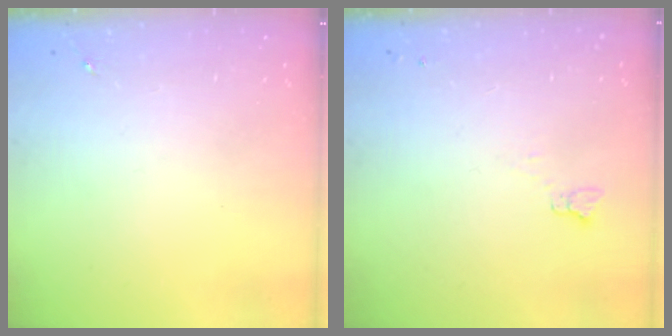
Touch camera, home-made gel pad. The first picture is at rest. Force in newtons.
{"total": 2.3, "press": 2.3, "slide": 0.2}